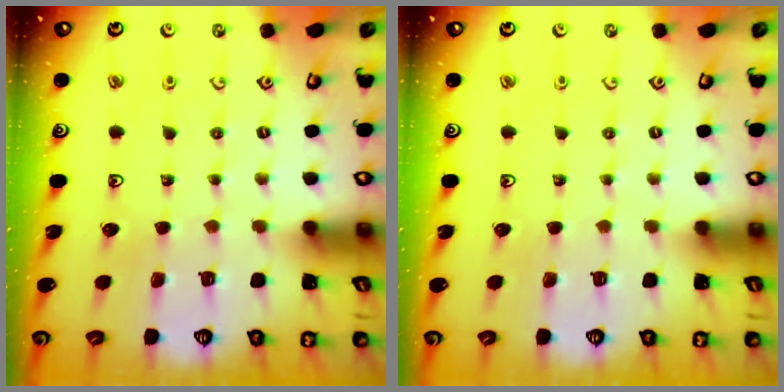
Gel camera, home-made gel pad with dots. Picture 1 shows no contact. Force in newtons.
{"total": 0.0}